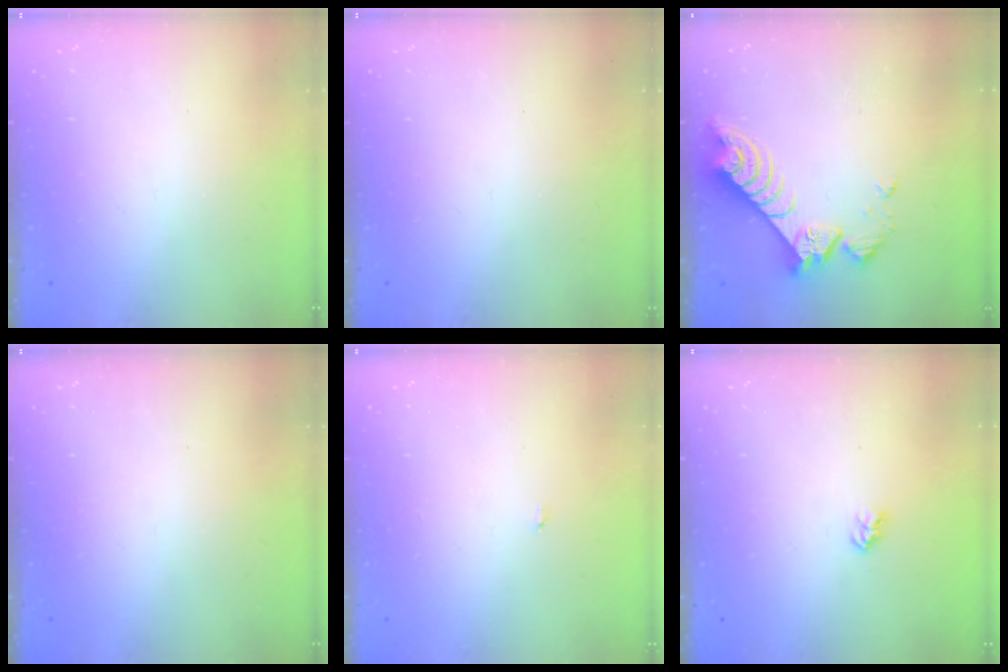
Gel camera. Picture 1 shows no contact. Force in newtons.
{"total": 0.0}
{"total": 8.0, "press": 8.0, "slide": 0.8}
{"total": 0.0}
{"total": 2.9, "press": 2.9, "slide": 0.3}
{"total": 2.7, "press": 2.7, "slide": 0.4}